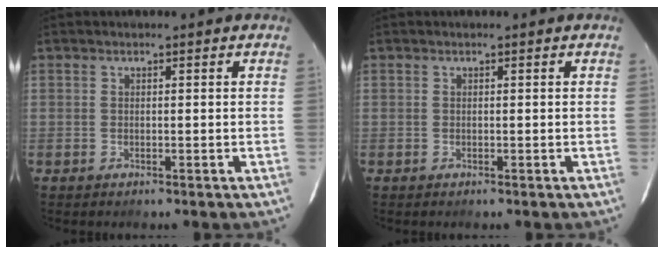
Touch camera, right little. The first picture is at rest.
{"total": 0.0}